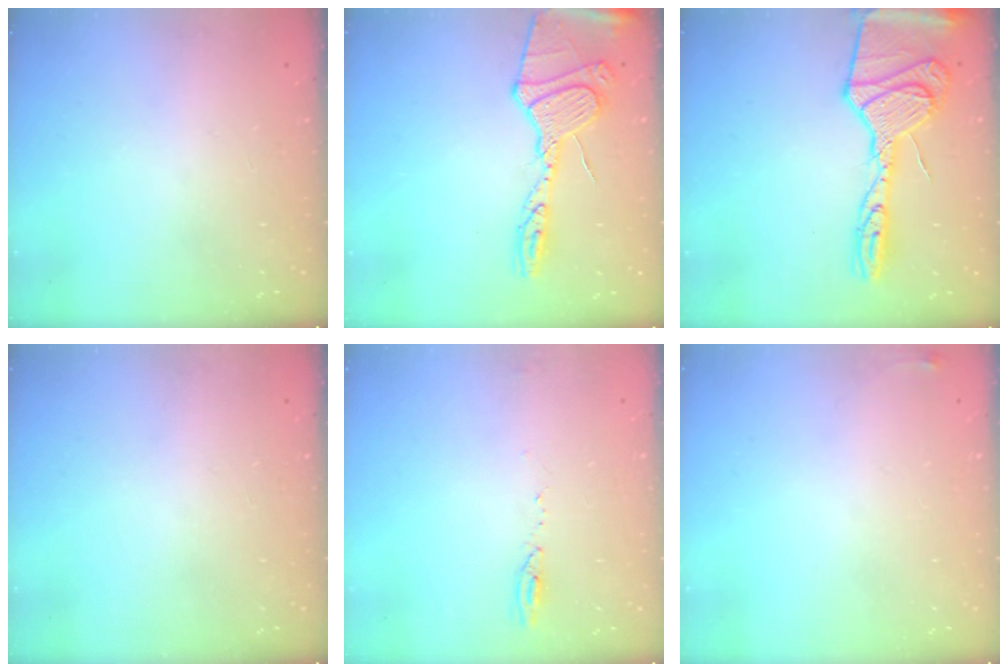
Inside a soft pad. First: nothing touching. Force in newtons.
{"total": 15.8, "press": 15.7, "slide": 1.4}
{"total": 21.0, "press": 20.9, "slide": 2.0}
{"total": 0.0}
{"total": 4.1, "press": 3.9, "slide": 1.4}
{"total": 3.4, "press": 3.3, "slide": 0.5}